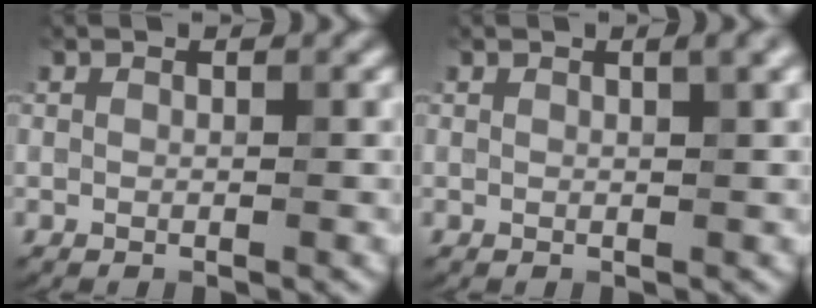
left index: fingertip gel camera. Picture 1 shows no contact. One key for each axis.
{"total": 1.7, "fx": 0.8, "fy": 0.5, "fz": 1.5, "tx": -0.014, "ty": 0.007, "tz": 0.008}